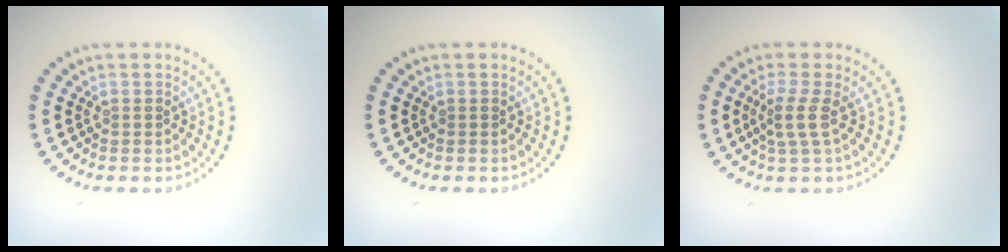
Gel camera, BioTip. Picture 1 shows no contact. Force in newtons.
{"total": 0.0}
{"total": 2.2, "press": 1.7, "slide": 1.4}